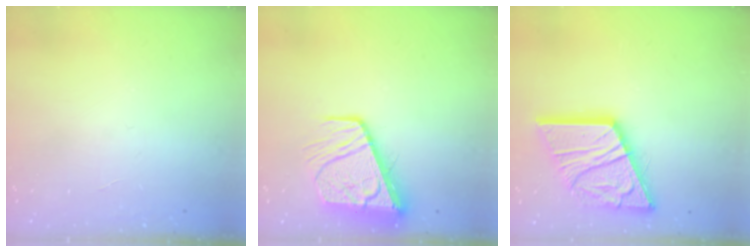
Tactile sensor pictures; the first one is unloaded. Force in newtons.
{"total": 11.8, "press": 11.8, "slide": 1.4}
{"total": 21.9, "press": 21.7, "slide": 2.4}